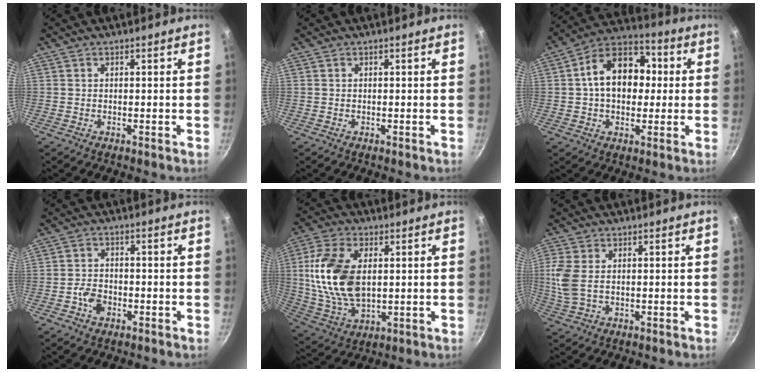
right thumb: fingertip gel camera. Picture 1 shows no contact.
{"total": 0.0}
{"total": 15.6, "force": [1.5, 11.0, 11.0], "torque": [-0.133, 0.030, 0.005]}
{"total": 3.9, "force": [-1.8, 2.7, 2.1], "torque": [-0.035, 0.018, -0.036]}
{"total": 16.5, "force": [2.3, 9.8, 13.1], "torque": [-0.243, -0.006, 0.049]}
{"total": 6.5, "force": [0.6, 3.8, 5.2], "torque": [-0.117, 0.000, 0.013]}